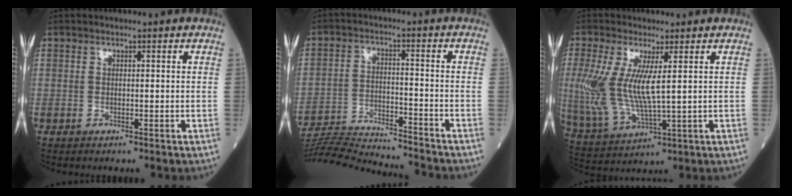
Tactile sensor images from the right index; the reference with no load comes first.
{"total": 17.2, "force": [-16.6, -0.6, 4.6], "torque": [-0.085, -0.014, -0.261]}
{"total": 10.2, "force": [1.6, 2.2, 9.8], "torque": [-0.237, -0.008, 0.040]}